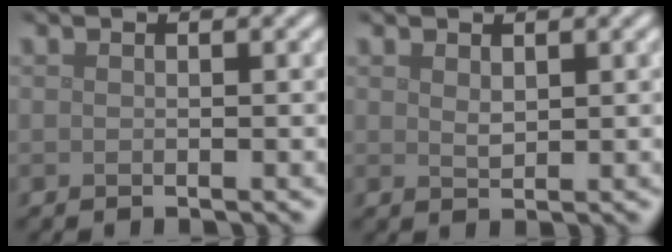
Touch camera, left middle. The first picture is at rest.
{"total": 0.9, "force": [0.6, 0.4, 0.6], "torque": [-0.013, -0.002, 0.015]}